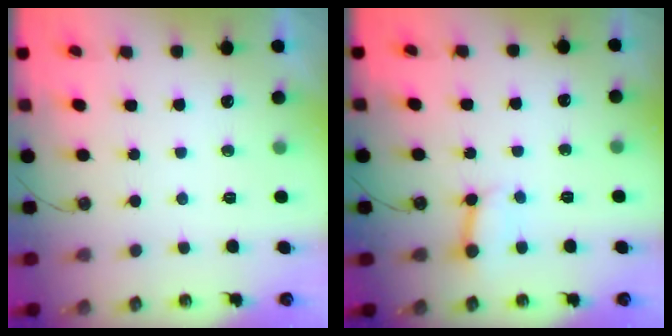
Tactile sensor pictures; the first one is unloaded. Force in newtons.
{"total": 3.4, "press": 3.4, "slide": 0.1}